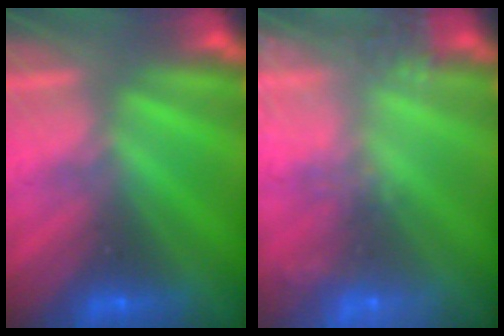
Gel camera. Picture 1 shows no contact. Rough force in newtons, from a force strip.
{"total": 6.3}